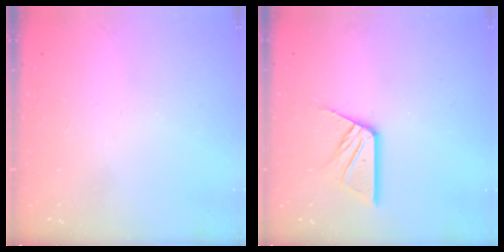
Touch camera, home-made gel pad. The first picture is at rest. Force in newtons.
{"total": 11.8, "press": 11.8, "slide": 1.1}